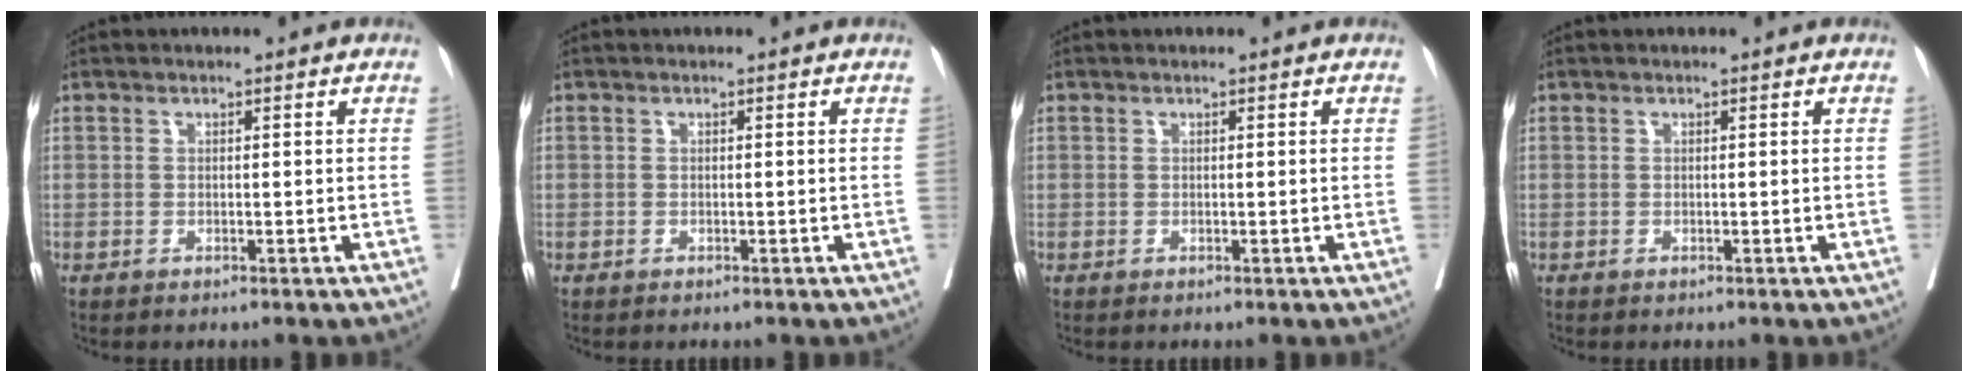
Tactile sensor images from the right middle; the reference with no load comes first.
{"total": 0.7, "force": [-0.1, 0.6, -0.1], "torque": [0.009, 0.009, -0.004]}
{"total": 0.0}
{"total": 0.0}